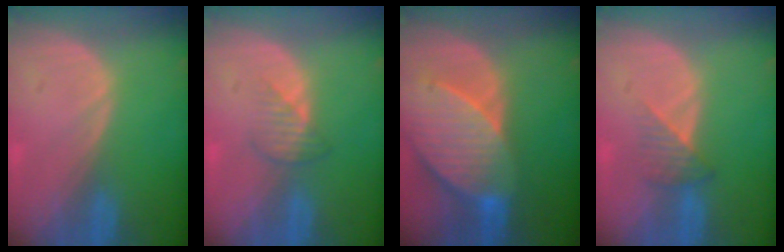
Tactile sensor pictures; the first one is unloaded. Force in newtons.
{"total": 2.5, "press": 2.5, "slide": 0.3}
{"total": 10.2, "press": 9.0, "slide": 4.8}
{"total": 3.4, "press": 3.1, "slide": 1.4}